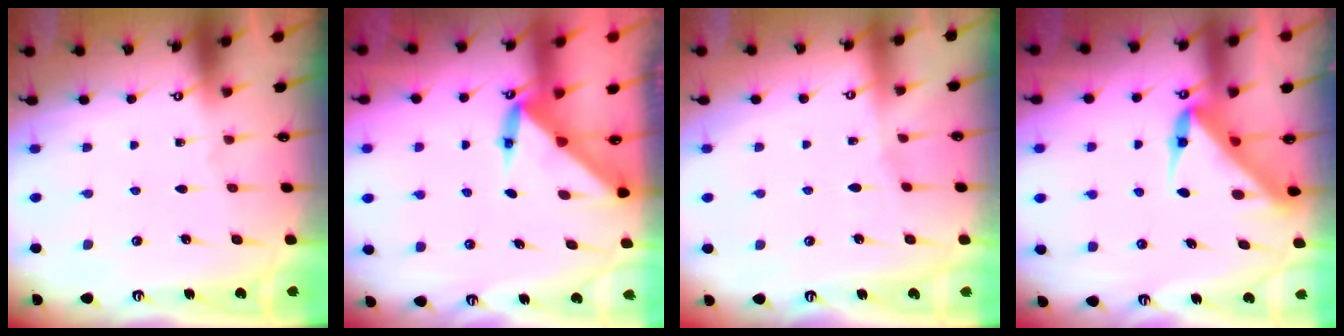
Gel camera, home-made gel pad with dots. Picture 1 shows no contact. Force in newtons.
{"total": 3.9, "press": 3.9, "slide": 0.4}
{"total": 2.9, "press": 2.9, "slide": 0.5}
{"total": 5.3, "press": 5.3, "slide": 0.4}